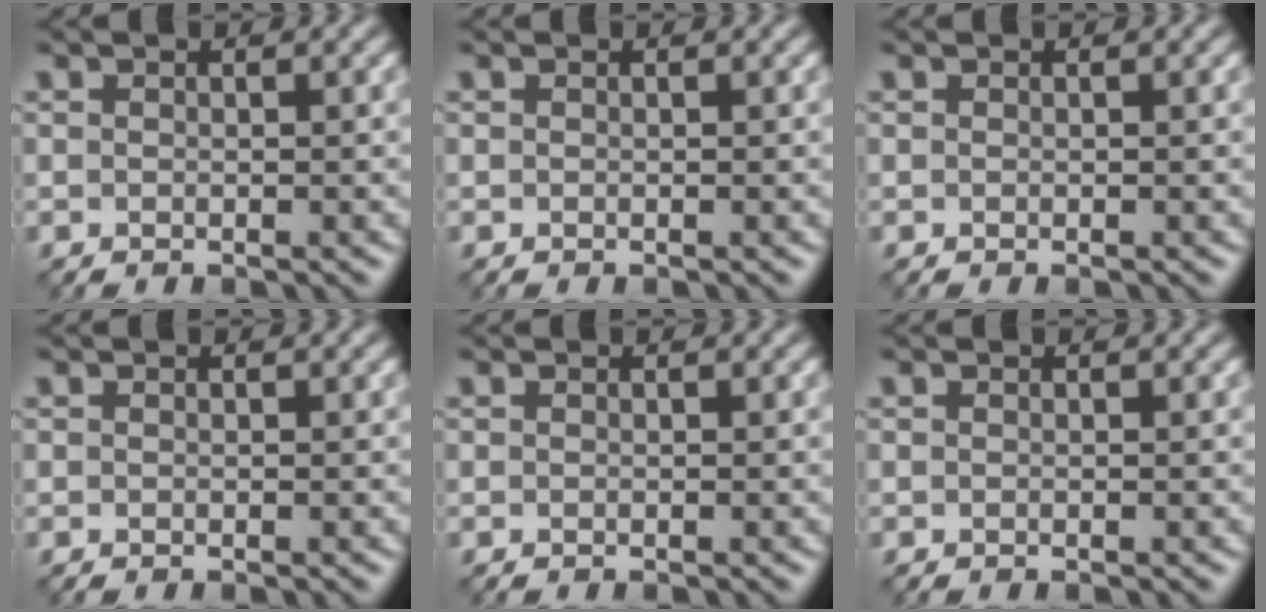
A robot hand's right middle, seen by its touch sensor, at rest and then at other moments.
{"total": 0.0}
{"total": 0.0}
{"total": 0.0}
{"total": 0.0}
{"total": 0.0}